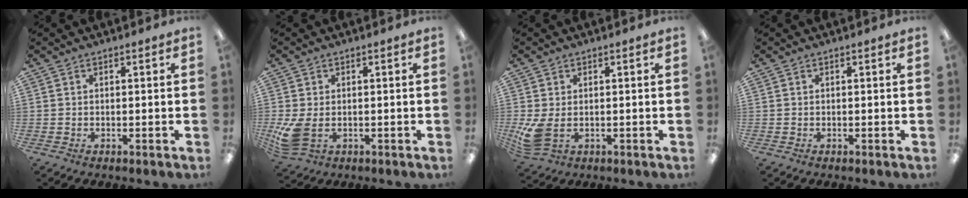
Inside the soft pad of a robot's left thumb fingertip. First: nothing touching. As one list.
[{"total": 6.1, "force": [-0.8, 4.0, 4.5], "torque": [-0.108, -0.007, -0.018]}, {"total": 5.7, "force": [-0.4, 3.6, 4.4], "torque": [-0.102, -0.006, -0.010]}, {"total": 0.0}]